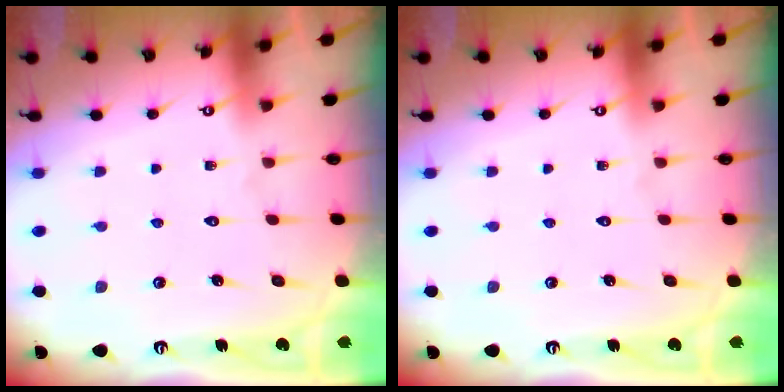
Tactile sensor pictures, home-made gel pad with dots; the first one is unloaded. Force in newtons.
{"total": 0.0}